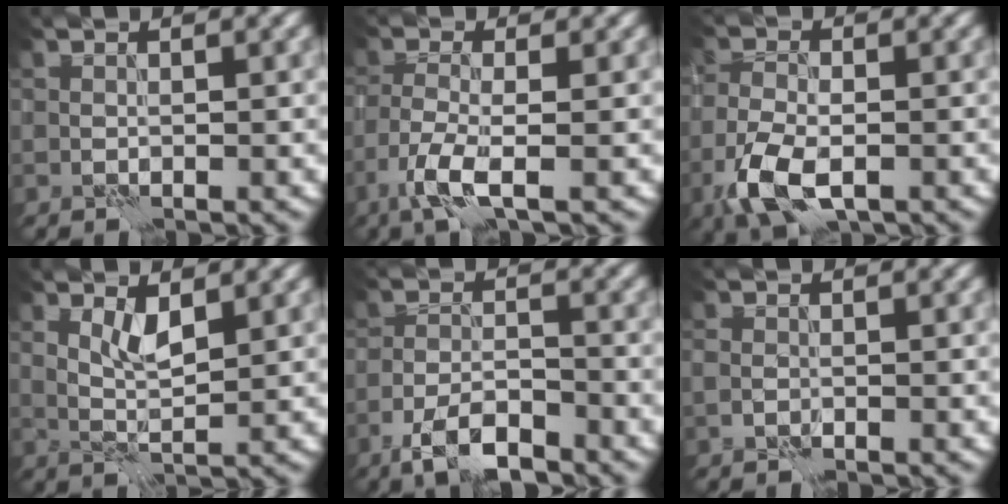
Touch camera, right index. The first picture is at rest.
{"total": 3.7, "force": [-2.0, 0.6, 3.1], "torque": [-0.069, -0.005, -0.047]}
{"total": 5.9, "force": [-2.7, 2.9, 4.3], "torque": [-0.101, -0.013, -0.054]}
{"total": 2.0, "force": [1.4, 0.0, 1.4], "torque": [-0.032, -0.004, 0.030]}
{"total": 4.7, "force": [-3.5, 1.2, 2.9], "torque": [-0.052, 0.000, -0.067]}
{"total": 0.6, "force": [-0.4, 0.3, 0.3], "torque": [-0.009, 0.001, -0.009]}